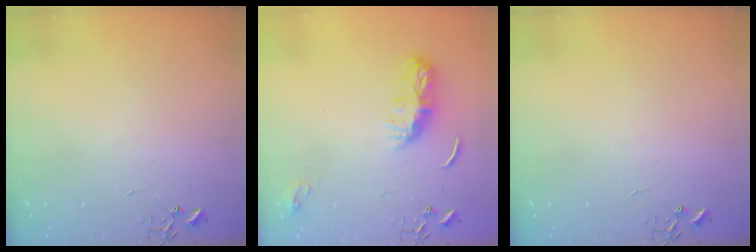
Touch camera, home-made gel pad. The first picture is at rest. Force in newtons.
{"total": 8.9, "press": 8.9, "slide": 0.1}
{"total": 0.0}